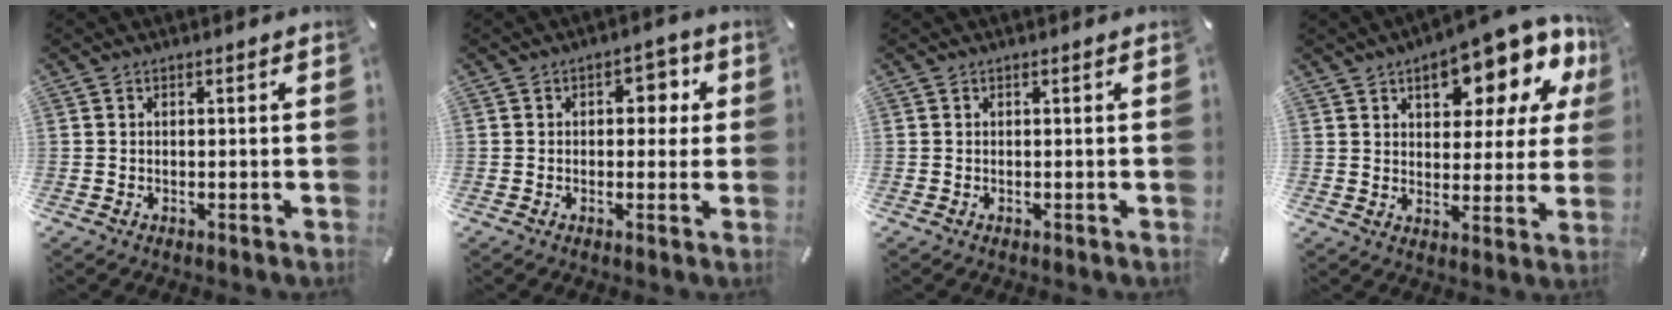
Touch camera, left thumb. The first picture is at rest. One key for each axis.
{"total": 4.8, "fx": 0.7, "fy": 3.5, "fz": 3.3, "tx": -0.030, "ty": -0.003, "tz": -0.001}
{"total": 0.0}
{"total": 15.4, "fx": 10.1, "fy": 6.6, "fz": 9.5, "tx": -0.120, "ty": -0.072, "tz": 0.165}